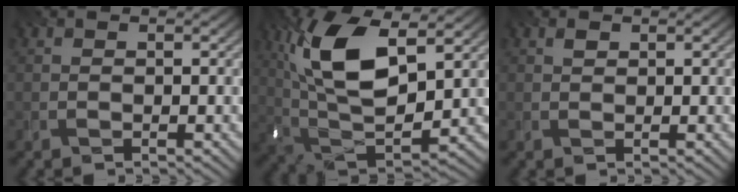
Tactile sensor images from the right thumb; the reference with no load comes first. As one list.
[{"total": 13.0, "force": [4.9, 5.4, 10.8], "torque": [-0.238, 0.010, 0.096]}, {"total": 0.8, "force": [0.7, 0.2, 0.2], "torque": [-0.008, 0.002, 0.008]}]